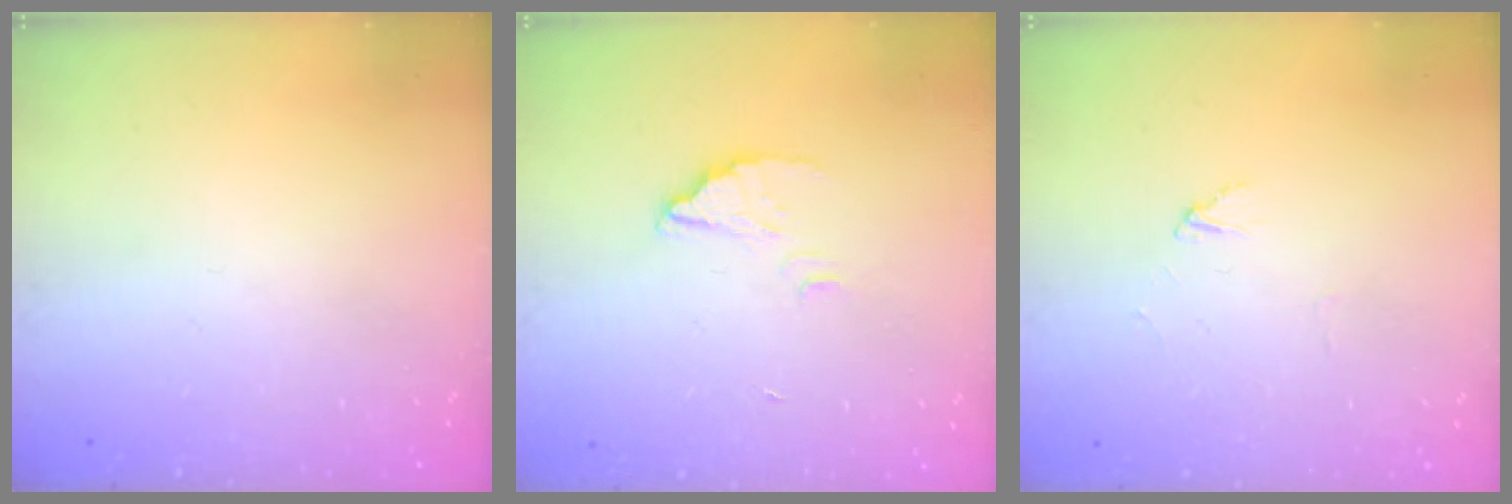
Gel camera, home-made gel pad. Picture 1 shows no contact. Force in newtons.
{"total": 2.4, "press": 2.4, "slide": 0.1}
{"total": 2.6, "press": 2.6, "slide": 0.2}